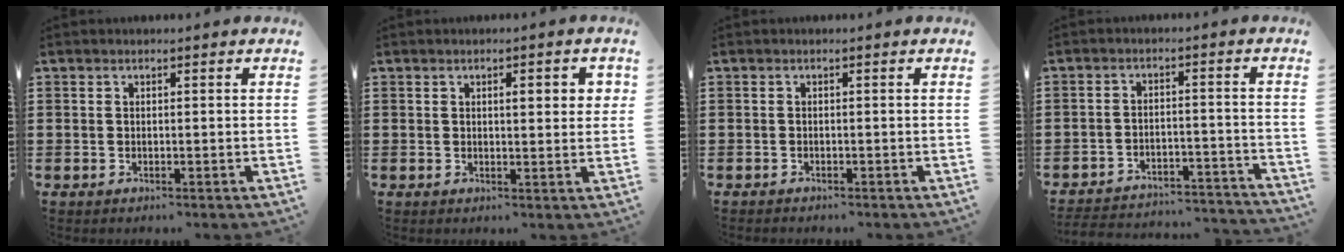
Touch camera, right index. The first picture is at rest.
{"total": 2.6, "force": [0.5, 0.6, 2.5], "torque": [-0.039, 0.003, 0.003]}
{"total": 0.7, "force": [-0.7, 0.1, 0.0], "torque": [-0.001, -0.002, -0.014]}
{"total": 4.1, "force": [-4.0, 0.6, 1.0], "torque": [-0.028, -0.001, -0.085]}